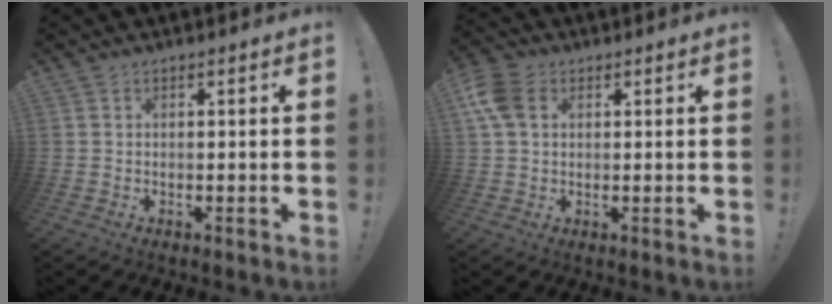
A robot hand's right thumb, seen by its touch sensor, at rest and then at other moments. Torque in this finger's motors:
{"motor_torque": [0.11, 0.11, 0.14, -0.09, 0.03]}